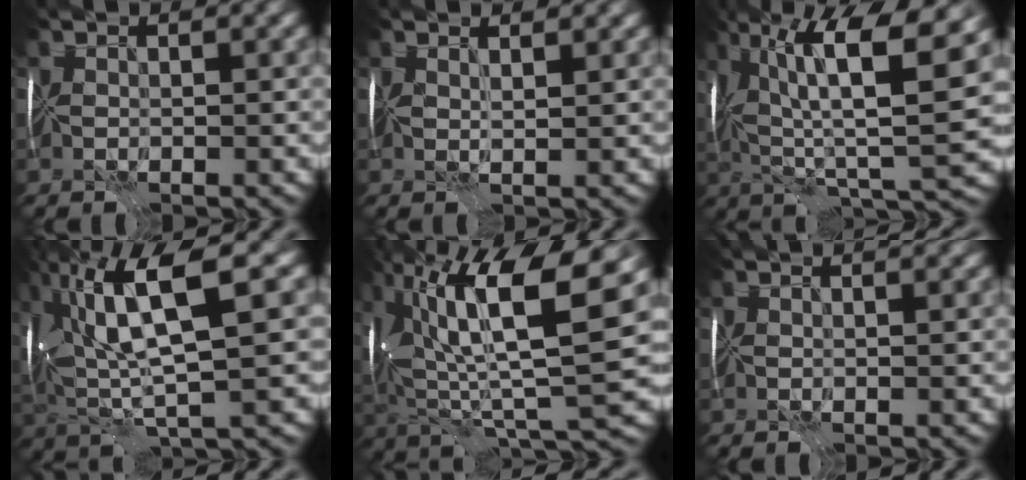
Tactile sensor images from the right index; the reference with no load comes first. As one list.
[{"total": 1.1, "force": [0.5, 0.1, 0.9], "torque": [-0.016, -0.003, 0.004]}, {"total": 12.9, "force": [4.3, 3.4, 11.7], "torque": [-0.202, 0.010, 0.070]}, {"total": 10.9, "force": [2.7, 3.0, 10.2], "torque": [-0.206, 0.013, 0.049]}, {"total": 14.6, "force": [3.9, 4.5, 13.3], "torque": [-0.253, 0.009, 0.063]}, {"total": 1.1, "force": [0.9, 0.1, 0.6], "torque": [-0.011, 0.003, 0.008]}]